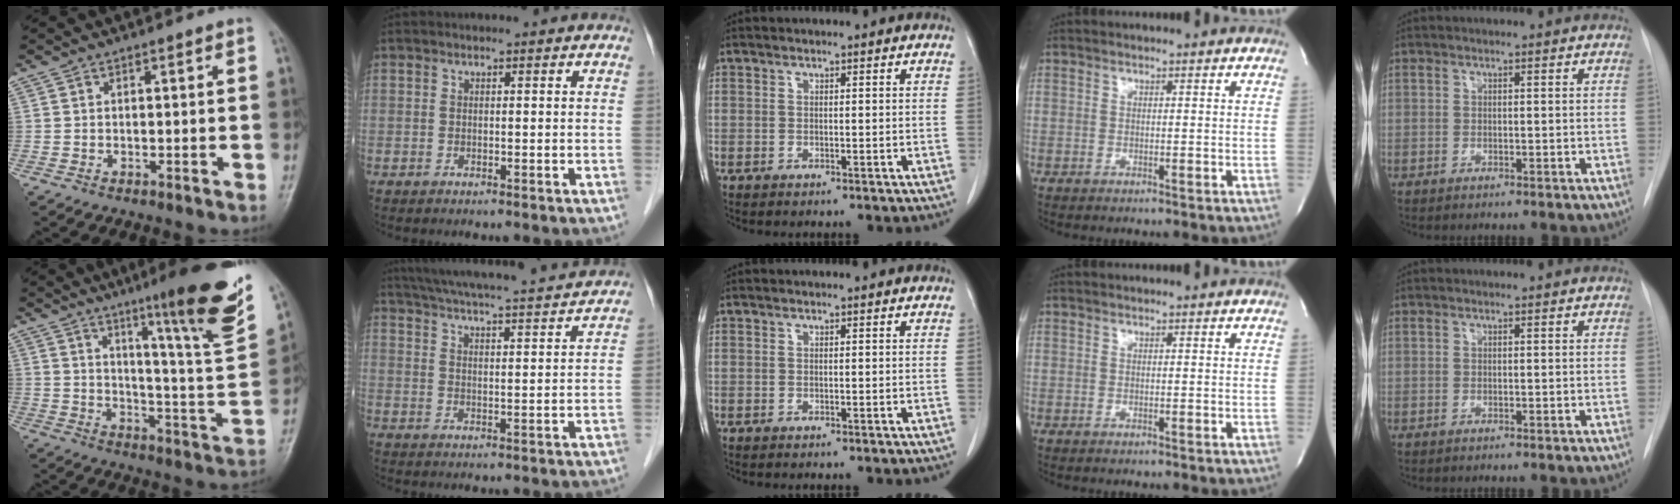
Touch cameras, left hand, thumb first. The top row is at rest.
{"thumb": {"total": 19.7, "force": [12.1, 1.1, 15.5], "torque": [-0.190, -0.071, 0.175]}, "index": {"total": 19.3, "force": [17.8, 0.5, 7.5], "torque": [-0.134, 0.012, 0.246]}}